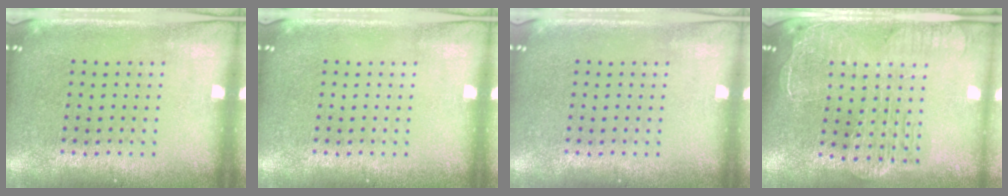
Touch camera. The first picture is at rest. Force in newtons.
{"total": 0.0}
{"total": 0.0}
{"total": 2.3, "press": 2.0, "slide": 1.1}